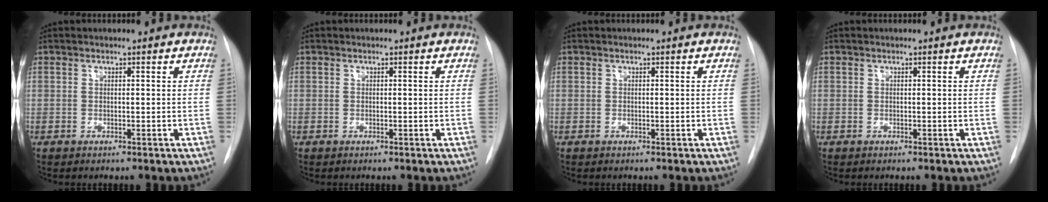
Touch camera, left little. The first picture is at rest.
{"total": 0.0}
{"total": 0.0}
{"total": 0.0}